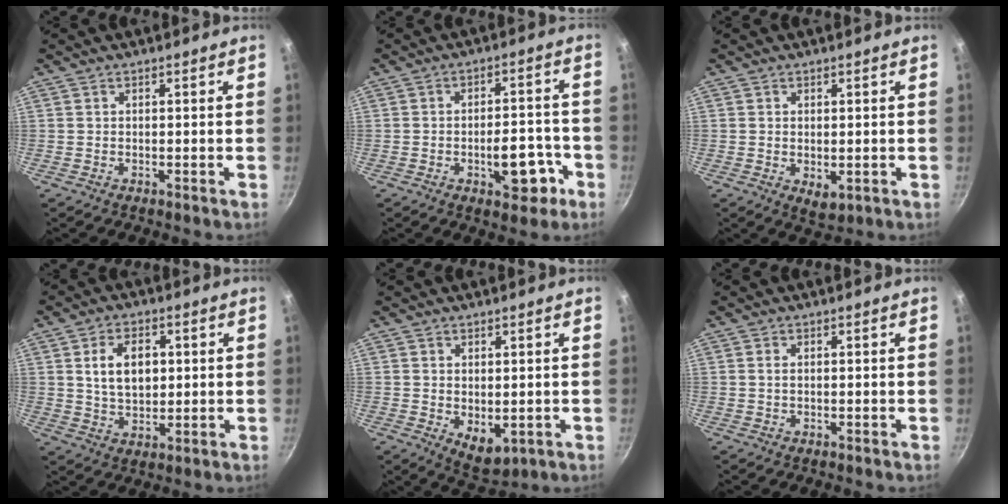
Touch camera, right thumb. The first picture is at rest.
{"total": 9.5, "force": [-3.6, 4.8, 7.3], "torque": [-0.067, 0.030, -0.044]}
{"total": 3.4, "force": [-0.2, 2.0, 2.7], "torque": [-0.040, -0.013, 0.001]}
{"total": 8.8, "force": [1.8, 5.7, 6.5], "torque": [-0.094, -0.006, 0.033]}
{"total": 5.7, "force": [0.0, 3.5, 4.5], "torque": [-0.053, -0.018, 0.011]}
{"total": 1.0, "force": [0.2, 0.5, 0.9], "torque": [-0.017, 0.001, 0.002]}